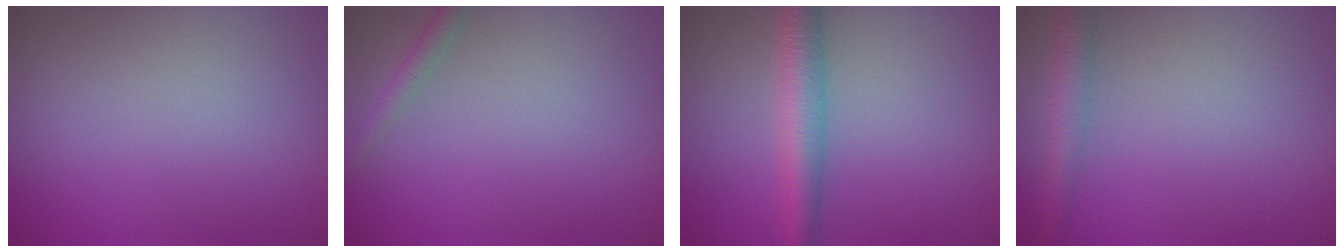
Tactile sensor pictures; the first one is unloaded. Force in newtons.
{"total": 1.3, "press": 1.3, "slide": 0.1}
{"total": 3.9, "press": 3.9, "slide": 0.0}
{"total": 2.6, "press": 2.6, "slide": 0.1}